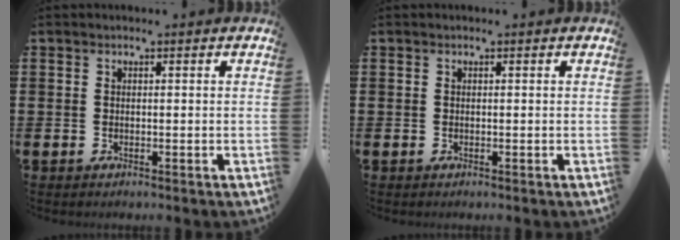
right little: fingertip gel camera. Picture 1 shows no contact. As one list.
[{"total": 0.0}]